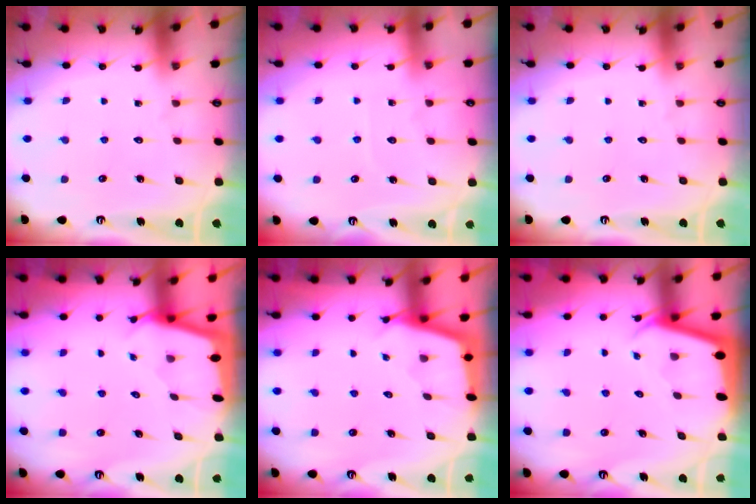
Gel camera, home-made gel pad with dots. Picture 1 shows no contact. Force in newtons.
{"total": 3.6, "press": 3.6, "slide": 0.4}
{"total": 0.0}
{"total": 1.6, "press": 1.6, "slide": 0.2}
{"total": 2.1, "press": 2.1, "slide": 0.1}
{"total": 2.4, "press": 2.4, "slide": 0.3}